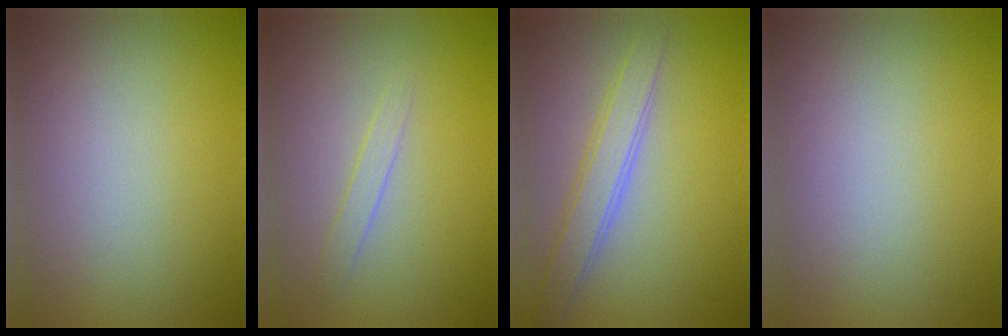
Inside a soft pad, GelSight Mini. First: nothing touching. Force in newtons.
{"total": 1.1, "press": 1.1, "slide": 0.1}
{"total": 3.3, "press": 3.3, "slide": 0.2}
{"total": 0.0}